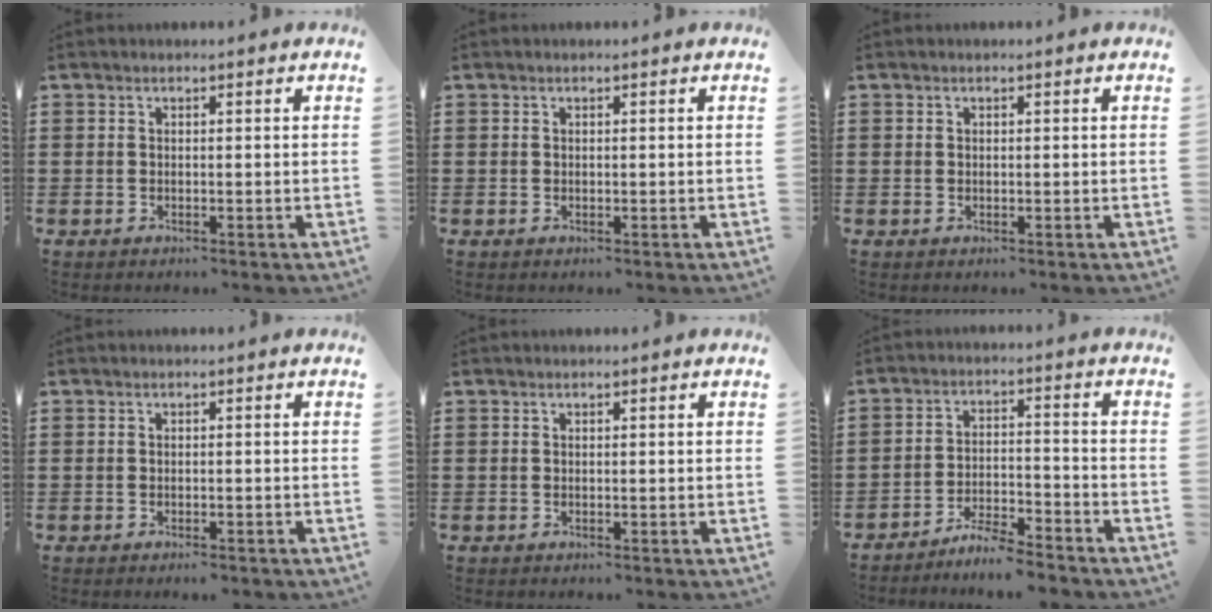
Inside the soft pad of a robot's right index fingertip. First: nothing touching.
{"total": 0.0}
{"total": 0.0}
{"total": 0.8, "force": [-0.7, 0.1, 0.4], "torque": [-0.010, -0.003, -0.014]}
{"total": 0.0}
{"total": 5.1, "force": [-4.9, 0.0, 1.4], "torque": [-0.033, 0.000, -0.098]}